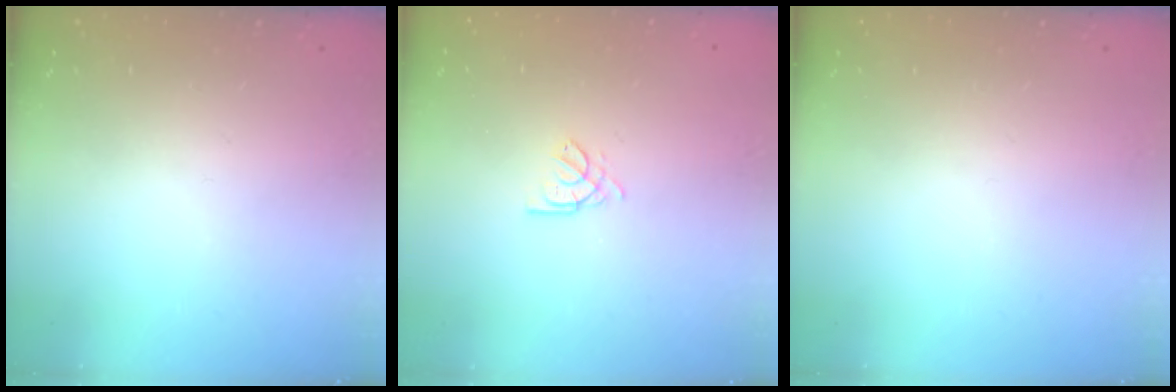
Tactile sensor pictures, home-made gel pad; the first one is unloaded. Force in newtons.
{"total": 2.0, "press": 2.0, "slide": 0.4}
{"total": 0.0}